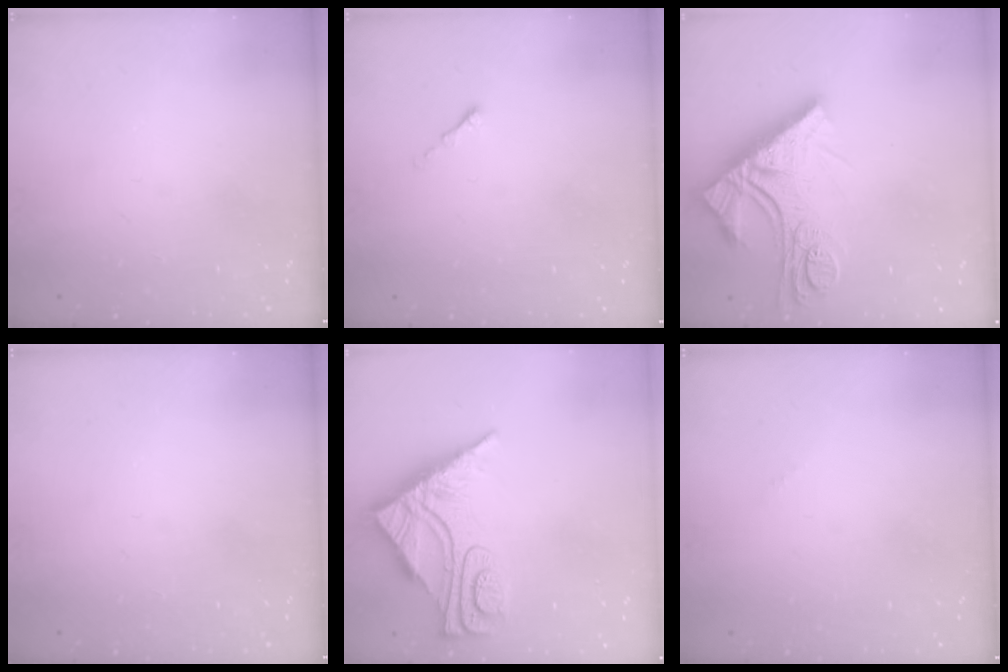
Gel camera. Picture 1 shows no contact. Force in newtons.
{"total": 0.0}
{"total": 15.8, "press": 15.8, "slide": 0.6}
{"total": 0.0}
{"total": 12.3, "press": 12.2, "slide": 1.2}
{"total": 0.0}